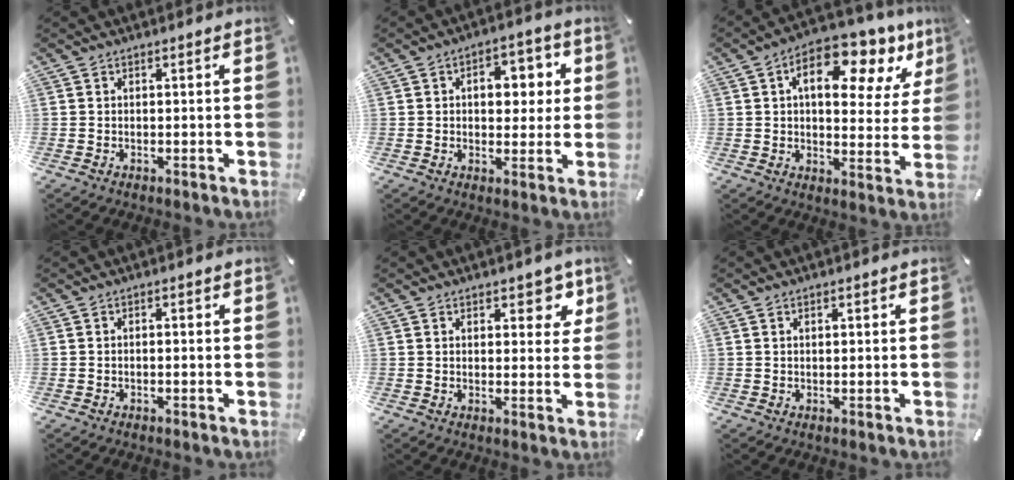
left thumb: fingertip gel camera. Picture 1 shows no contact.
{"total": 8.9, "force": [1.7, 6.1, 6.3], "torque": [-0.069, -0.005, 0.017]}
{"total": 15.0, "force": [7.5, 8.0, 10.1], "torque": [-0.135, -0.040, 0.119]}
{"total": 0.8, "force": [-0.4, 0.2, 0.7], "torque": [-0.013, -0.001, -0.006]}
{"total": 5.8, "force": [3.3, 3.4, 3.4], "torque": [-0.020, -0.017, 0.049]}
{"total": 1.1, "force": [0.4, 0.5, 0.9], "torque": [-0.018, 0.004, 0.005]}